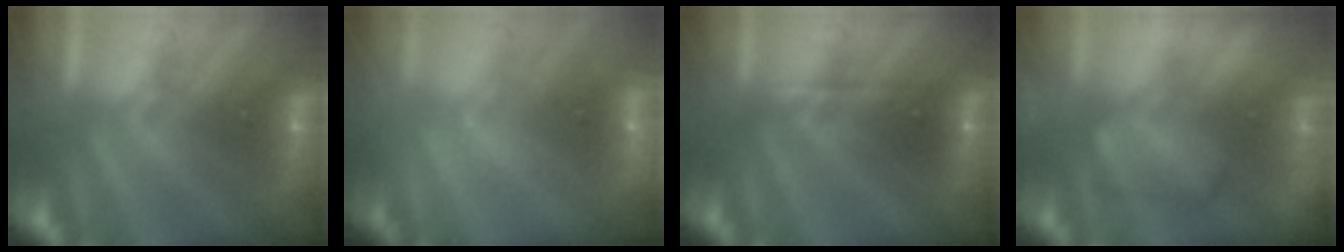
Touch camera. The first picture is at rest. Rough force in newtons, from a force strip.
{"total": 1.3}
{"total": 2.3}
{"total": 6.9}